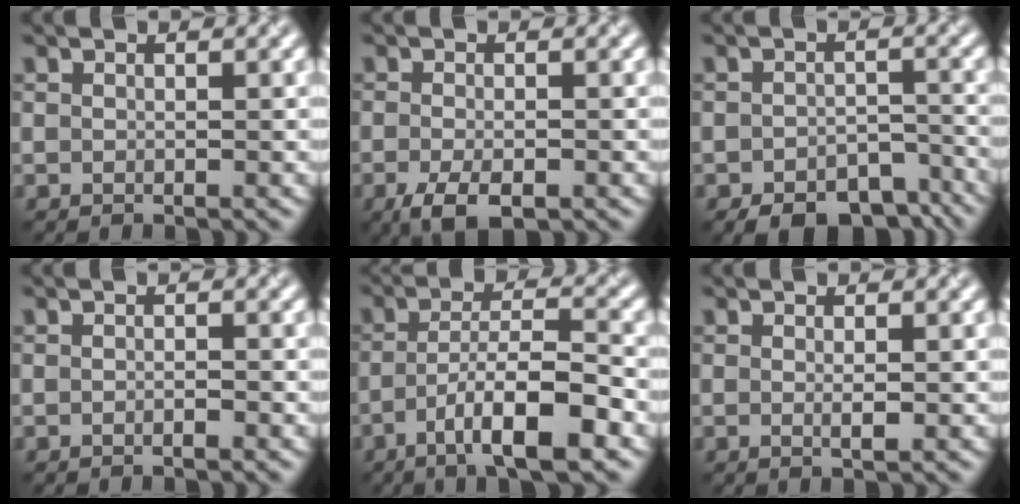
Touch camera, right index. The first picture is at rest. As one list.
[{"total": 3.7, "force": [-2.0, 1.4, 2.8], "torque": [-0.060, -0.003, -0.036]}, {"total": 6.9, "force": [-5.3, 3.1, 3.1], "torque": [-0.039, -0.016, -0.073]}, {"total": 0.6, "force": [-0.4, 0.0, 0.5], "torque": [-0.011, 0.003, -0.006]}, {"total": 7.7, "force": [-3.8, 1.6, 6.5], "torque": [-0.109, 0.012, -0.067]}, {"total": 1.1, "force": [-0.1, 0.1, 1.0], "torque": [-0.022, 0.000, -0.001]}]